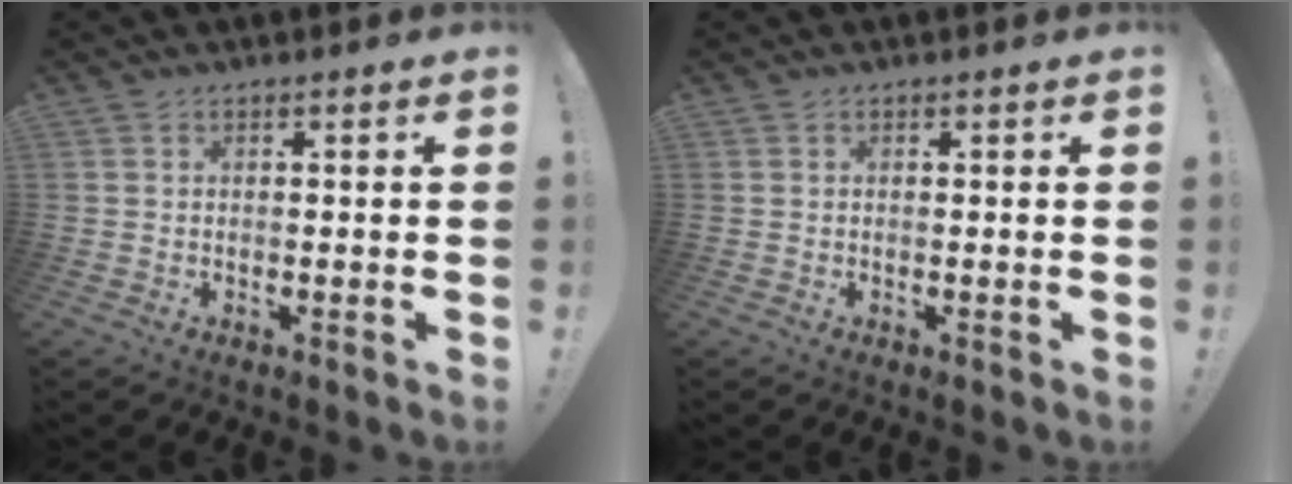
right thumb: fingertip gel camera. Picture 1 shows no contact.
{"total": 0.0}